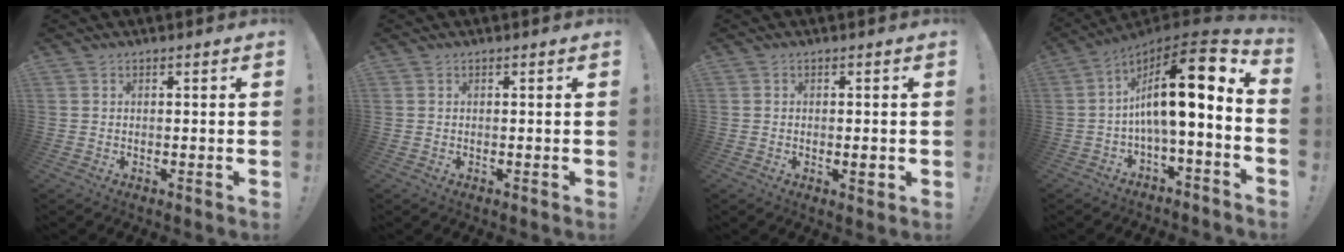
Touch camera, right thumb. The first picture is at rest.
{"total": 0.0}
{"total": 1.7, "force": [-0.3, 0.9, 1.4], "torque": [-0.011, -0.001, -0.006]}
{"total": 16.7, "force": [3.0, 3.6, 16.1], "torque": [-0.266, -0.027, 0.042]}